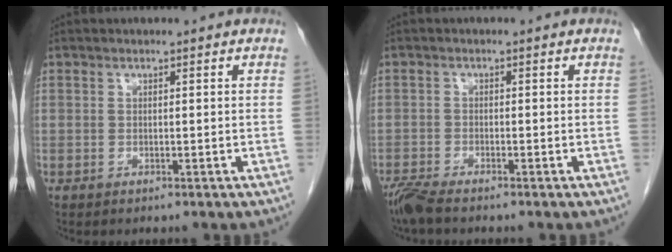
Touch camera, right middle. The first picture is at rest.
{"total": 3.0, "force": [-2.7, 0.0, 1.4], "torque": [-0.035, -0.012, -0.056]}